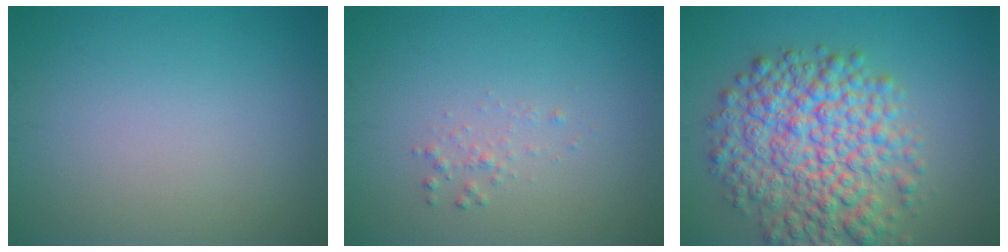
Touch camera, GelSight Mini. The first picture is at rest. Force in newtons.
{"total": 0.9, "press": 0.9, "slide": 0.0}
{"total": 9.1, "press": 9.1, "slide": 0.3}